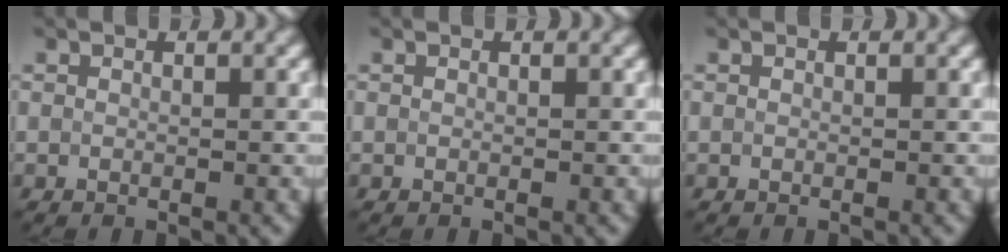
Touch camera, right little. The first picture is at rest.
{"total": 0.0}
{"total": 0.0}